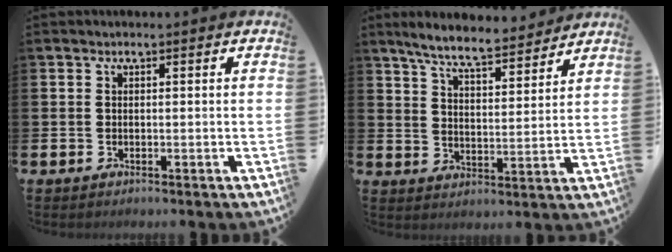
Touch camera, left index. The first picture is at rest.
{"total": 7.4, "force": [6.9, 0.9, 2.6], "torque": [-0.069, -0.040, 0.119]}